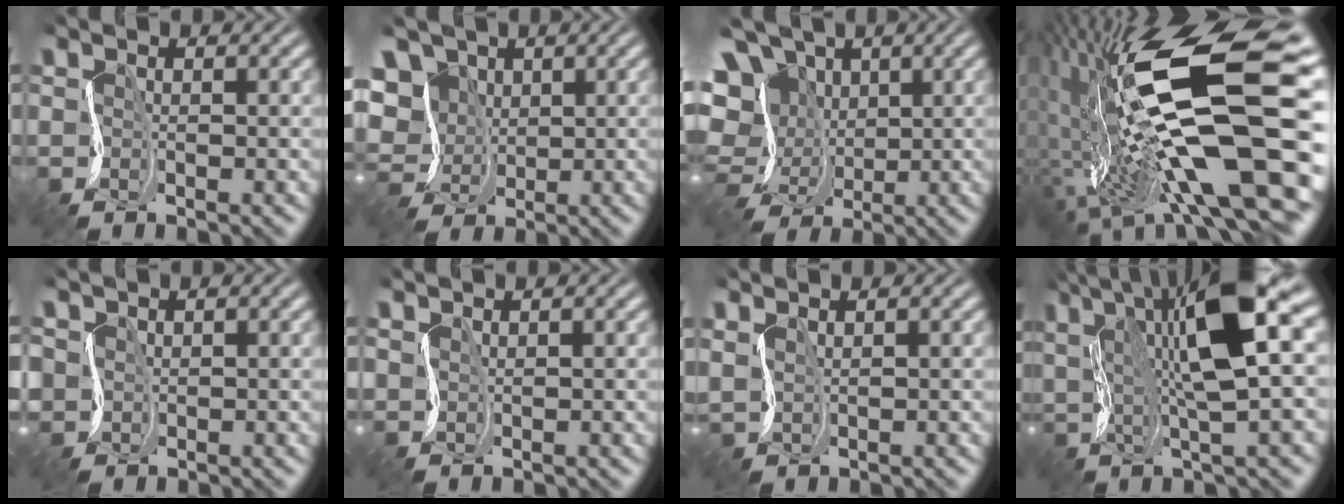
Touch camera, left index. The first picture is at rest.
{"total": 8.1, "force": [2.3, 6.6, 4.1], "torque": [-0.062, 0.017, 0.005]}
{"total": 14.2, "force": [0.6, 11.6, 8.1], "torque": [-0.154, 0.012, -0.016]}
{"total": 18.9, "force": [-0.1, 7.2, 17.4], "torque": [-0.318, -0.002, -0.012]}
{"total": 1.7, "force": [0.7, 1.4, 0.5], "torque": [-0.019, -0.003, 0.016]}
{"total": 1.4, "force": [1.2, 0.4, 0.5], "torque": [-0.014, -0.001, 0.027]}
{"total": 2.0, "force": [1.6, 0.7, 1.1], "torque": [-0.034, 0.004, 0.031]}
{"total": 12.5, "force": [3.8, 3.5, 11.4], "torque": [-0.200, 0.011, 0.064]}